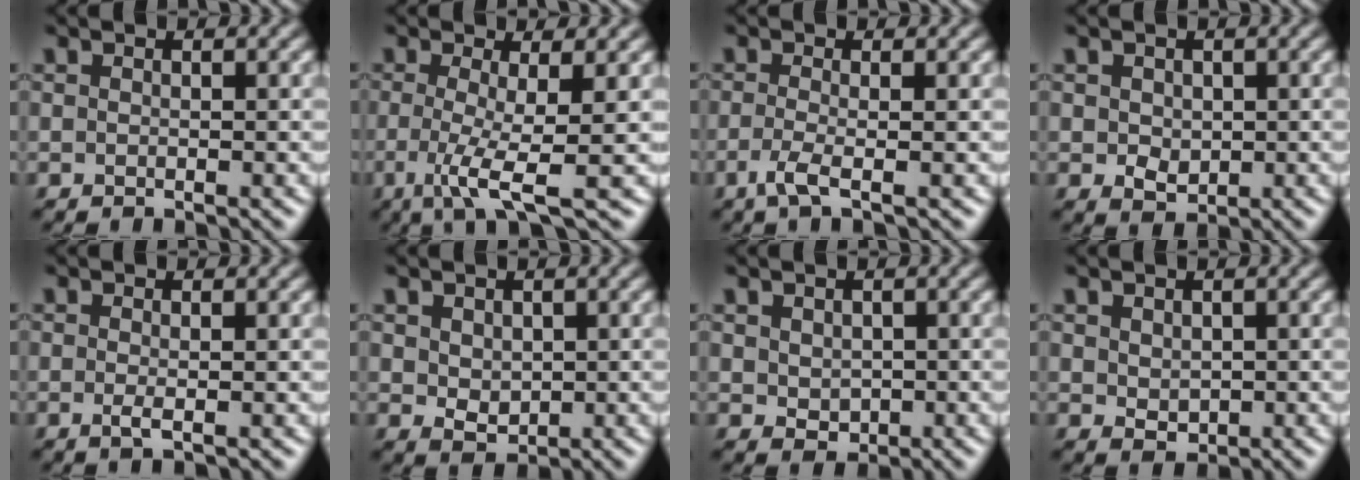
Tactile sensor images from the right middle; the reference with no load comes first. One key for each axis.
{"total": 4.7, "fx": -0.7, "fy": 0.9, "fz": 4.6, "tx": -0.086, "ty": -0.012, "tz": -0.015}
{"total": 2.4, "fx": -1.0, "fy": 0.6, "fz": 2.1, "tx": -0.044, "ty": -0.007, "tz": -0.028}
{"total": 1.9, "fx": 0.1, "fy": 1.5, "fz": 1.1, "tx": -0.021, "ty": -0.003, "tz": 0.005}
{"total": 1.0, "fx": -0.2, "fy": 0.2, "fz": 1.0, "tx": -0.021, "ty": -0.005, "tz": -0.003}
{"total": 1.8, "fx": 0.4, "fy": 1.4, "fz": 1.1, "tx": -0.022, "ty": -0.004, "tz": 0.013}
{"total": 1.7, "fx": 0.2, "fy": 1.4, "fz": 0.9, "tx": -0.016, "ty": -0.004, "tz": 0.007}
{"total": 1.3, "fx": 0.3, "fy": 1.1, "fz": 0.7, "tx": -0.013, "ty": -0.004, "tz": 0.012}